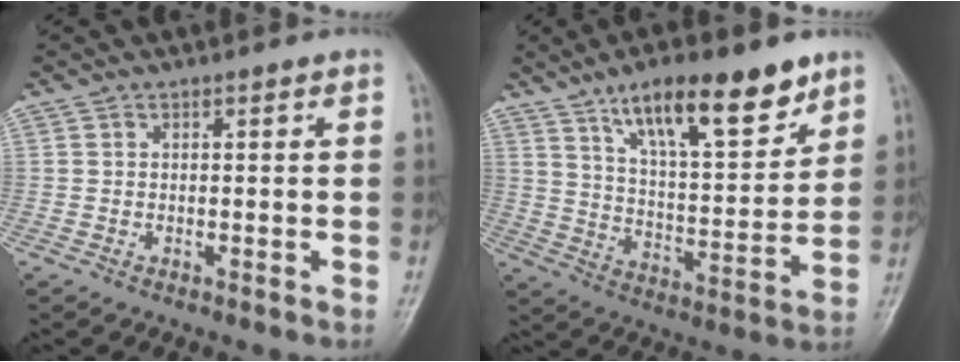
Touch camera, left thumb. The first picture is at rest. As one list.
[{"total": 17.4, "force": [11.1, 5.6, 12.2], "torque": [-0.165, -0.053, 0.190]}]